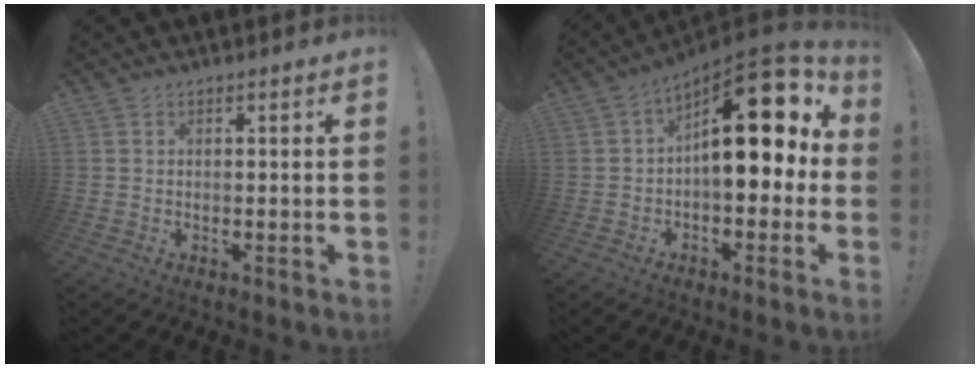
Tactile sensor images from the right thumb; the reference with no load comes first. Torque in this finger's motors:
{"motor_torque": [1.79, 3.22, 2.00, -0.43, 0.13]}